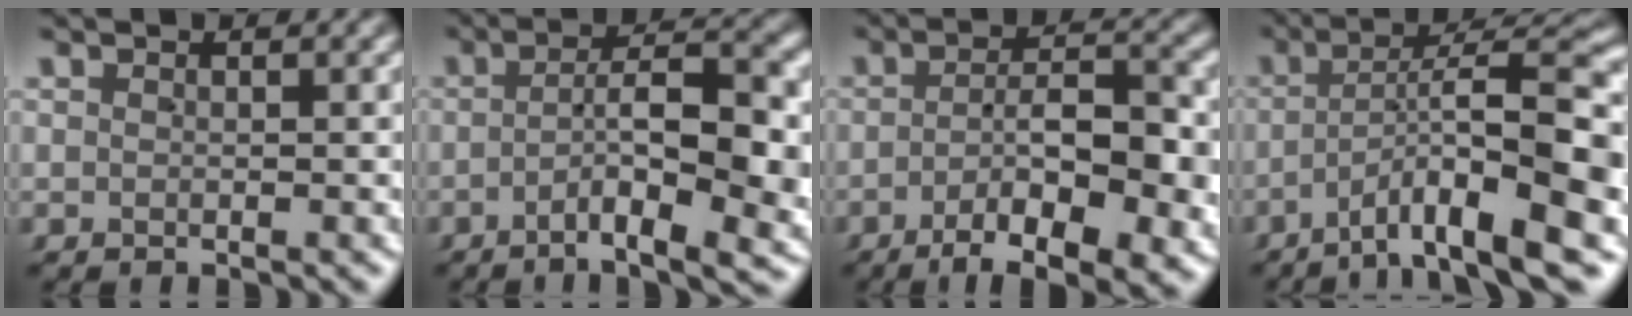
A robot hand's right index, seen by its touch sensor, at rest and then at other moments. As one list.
[{"total": 8.0, "force": [-2.7, 2.1, 7.3], "torque": [-0.101, -0.011, -0.035]}, {"total": 9.9, "force": [-5.7, 3.3, 7.3], "torque": [-0.105, -0.020, -0.076]}, {"total": 11.9, "force": [-3.6, 3.7, 10.7], "torque": [-0.140, 0.006, -0.053]}]